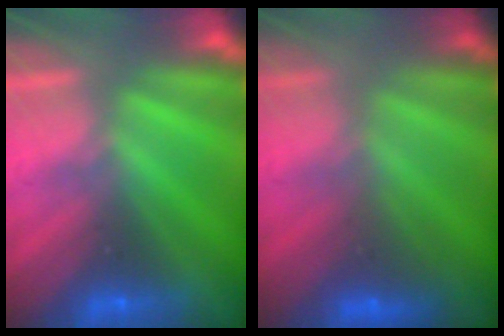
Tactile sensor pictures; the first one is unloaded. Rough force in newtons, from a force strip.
{"total": 2.8}